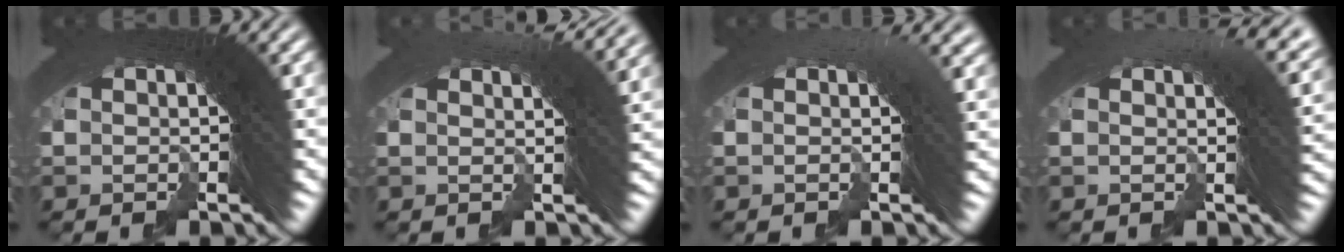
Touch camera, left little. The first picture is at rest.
{"total": 5.2, "force": [3.6, 0.3, 3.8], "torque": [-0.024, 0.022, 0.043]}
{"total": 2.4, "force": [0.9, 1.2, 1.9], "torque": [0.007, 0.029, -0.011]}
{"total": 5.8, "force": [2.4, 1.8, 5.0], "torque": [-0.030, 0.028, 0.017]}